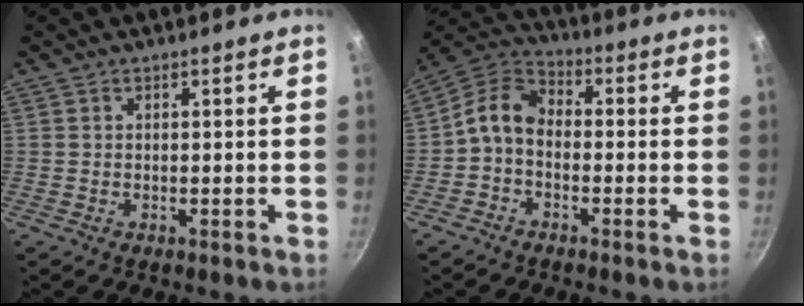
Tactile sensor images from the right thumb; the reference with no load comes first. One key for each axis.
{"total": 7.7, "fx": -1.5, "fy": 5.4, "fz": 5.3, "tx": -0.099, "ty": 0.039, "tz": -0.048}